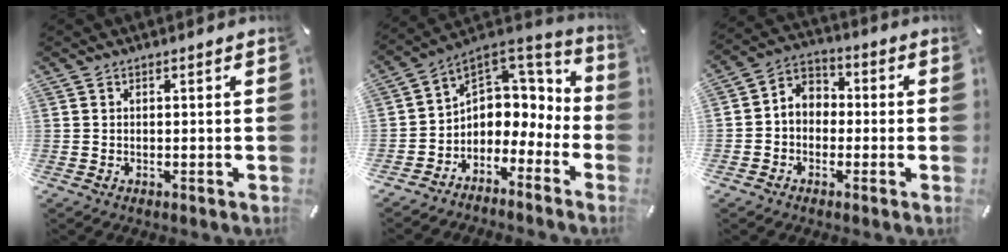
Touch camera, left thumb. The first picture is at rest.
{"total": 5.8, "force": [0.4, 5.7, 1.0], "torque": [-0.024, -0.023, 0.016]}
{"total": 5.0, "force": [-1.7, 4.4, 1.4], "torque": [-0.039, 0.008, -0.039]}